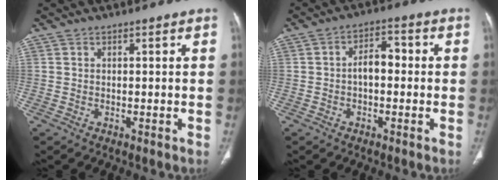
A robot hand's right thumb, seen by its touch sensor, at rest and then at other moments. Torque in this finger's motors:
{"motor_torque": [0.92, 0.85, 0.60, -0.01, 0.02]}